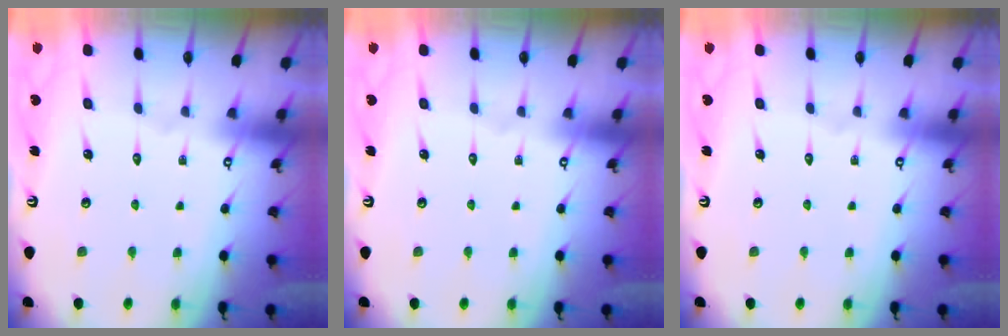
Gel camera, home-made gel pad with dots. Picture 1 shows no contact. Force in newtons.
{"total": 0.0}
{"total": 0.0}